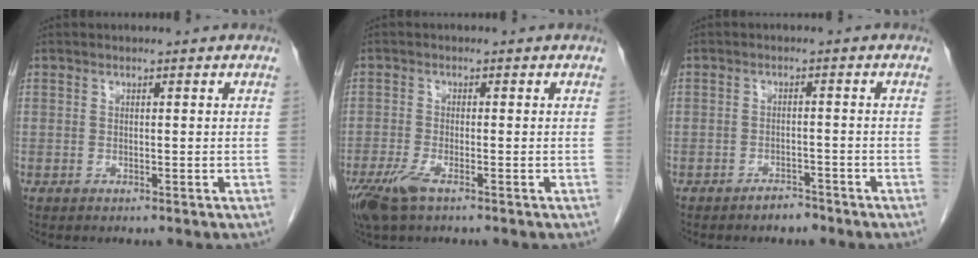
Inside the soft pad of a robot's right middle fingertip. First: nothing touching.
{"total": 4.8, "force": [-3.0, 1.1, 3.6], "torque": [-0.082, -0.014, -0.056]}
{"total": 2.1, "force": [-1.9, 0.8, 0.7], "torque": [-0.016, 0.000, -0.027]}